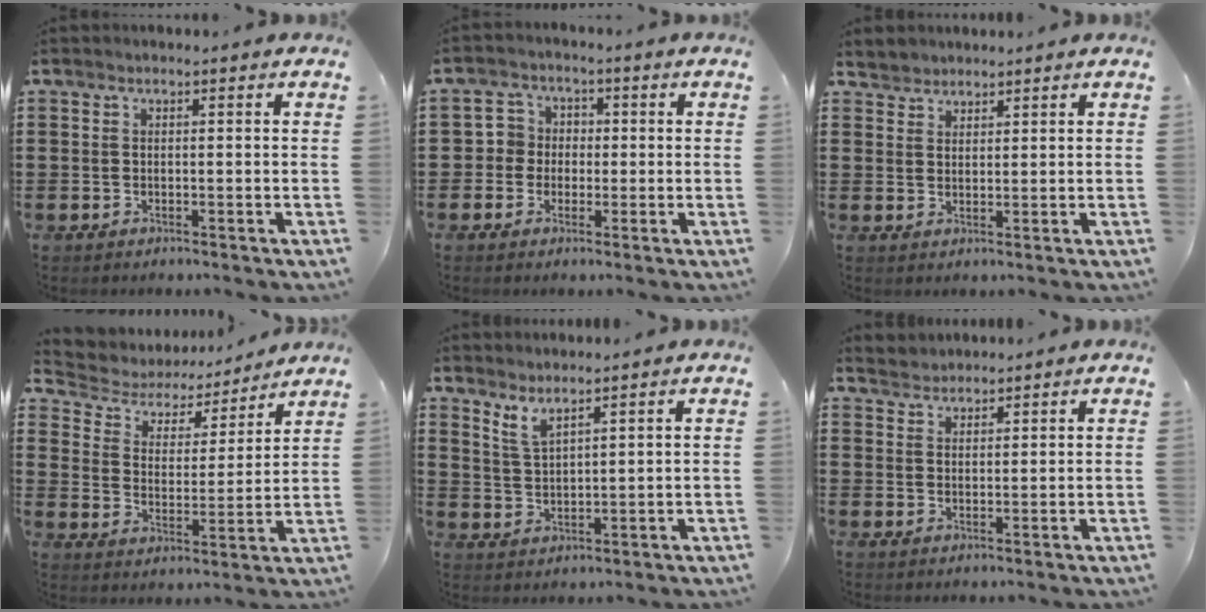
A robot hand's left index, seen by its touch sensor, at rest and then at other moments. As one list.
[{"total": 3.5, "force": [-1.1, 3.3, 0.6], "torque": [-0.028, 0.010, -0.027]}, {"total": 2.0, "force": [1.8, 0.7, -0.4], "torque": [0.002, 0.005, 0.037]}, {"total": 4.3, "force": [3.8, 1.8, 1.0], "torque": [-0.045, -0.025, 0.058]}, {"total": 3.3, "force": [2.8, 0.5, 1.7], "torque": [-0.039, -0.002, 0.051]}, {"total": 2.0, "force": [1.9, 0.4, -0.5], "torque": [0.003, 0.001, 0.038]}]